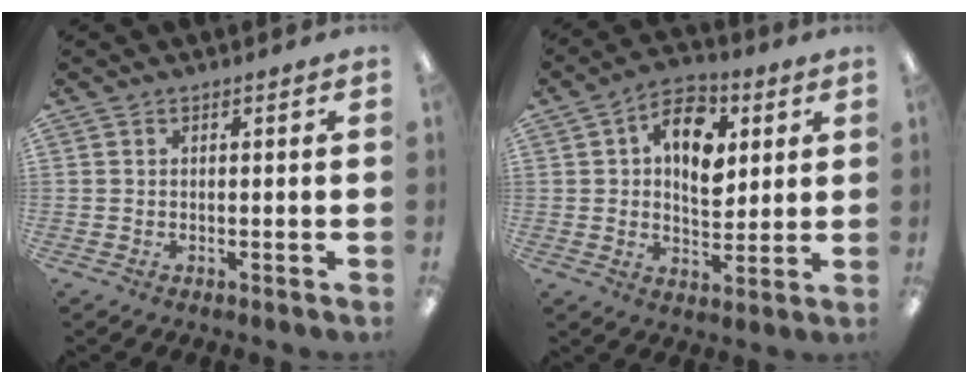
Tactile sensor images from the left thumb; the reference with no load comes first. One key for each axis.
{"total": 11.5, "fx": 4.0, "fy": 7.4, "fz": 7.9, "tx": -0.105, "ty": -0.006, "tz": 0.070}